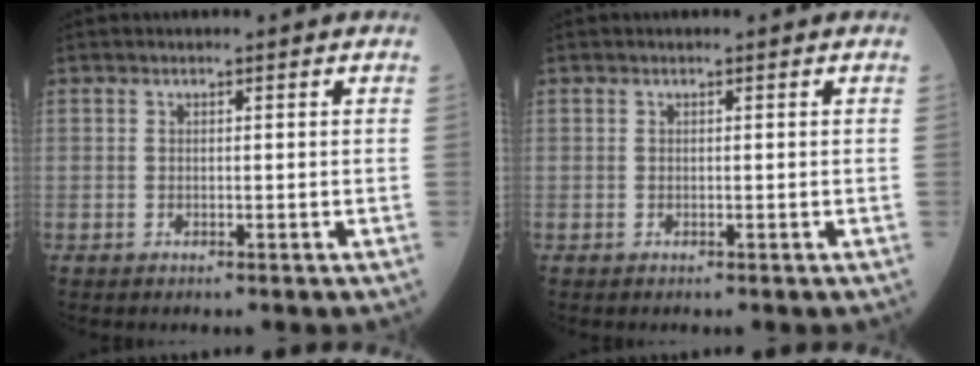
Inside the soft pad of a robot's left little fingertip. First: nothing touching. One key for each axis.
{"total": 0.0}